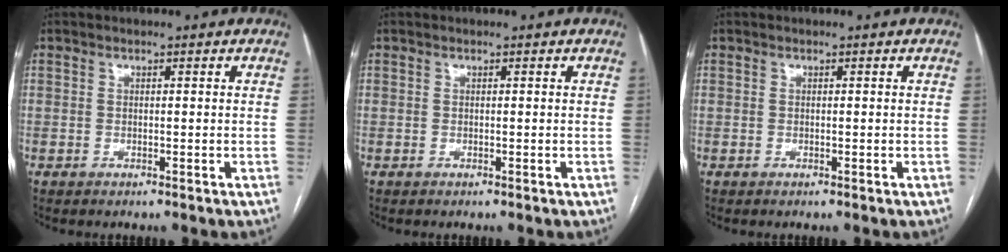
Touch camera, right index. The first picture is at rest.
{"total": 0.0}
{"total": 0.0}